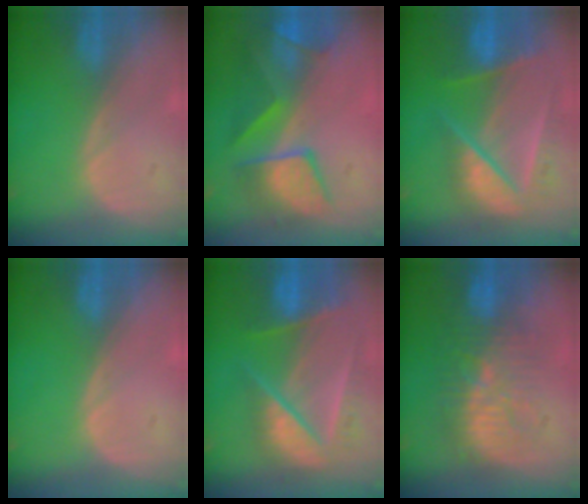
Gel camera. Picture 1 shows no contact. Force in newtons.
{"total": 9.1, "press": 8.5, "slide": 3.2}
{"total": 9.7, "press": 8.2, "slide": 5.1}
{"total": 0.0}
{"total": 9.7, "press": 8.2, "slide": 5.1}
{"total": 9.2, "press": 9.0, "slide": 2.0}